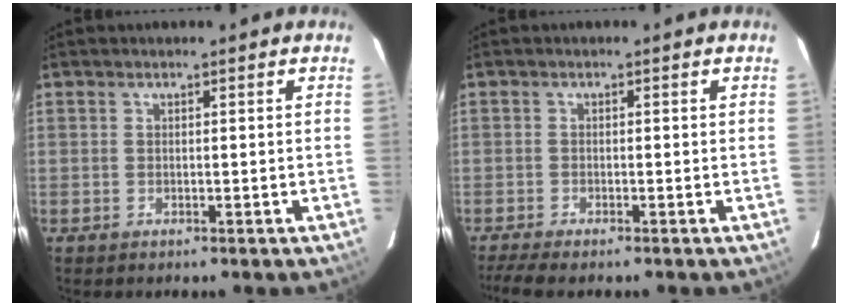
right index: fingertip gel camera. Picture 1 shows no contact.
{"total": 4.4, "force": [-3.5, 0.4, 2.7], "torque": [-0.045, -0.006, -0.060]}